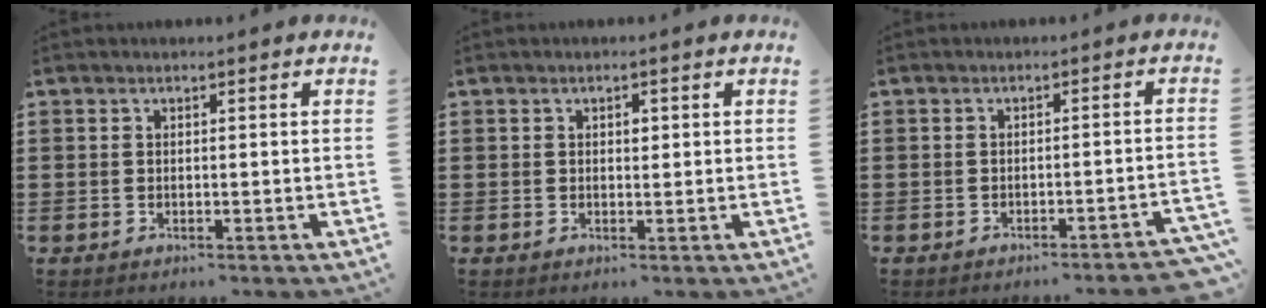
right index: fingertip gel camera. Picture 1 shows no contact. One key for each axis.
{"total": 1.1, "fx": 0.3, "fy": 0.7, "fz": 0.8, "tx": -0.008, "ty": 0.002, "tz": 0.003}
{"total": 2.0, "fx": -1.9, "fy": -0.3, "fz": 0.6, "tx": -0.013, "ty": -0.002, "tz": -0.040}